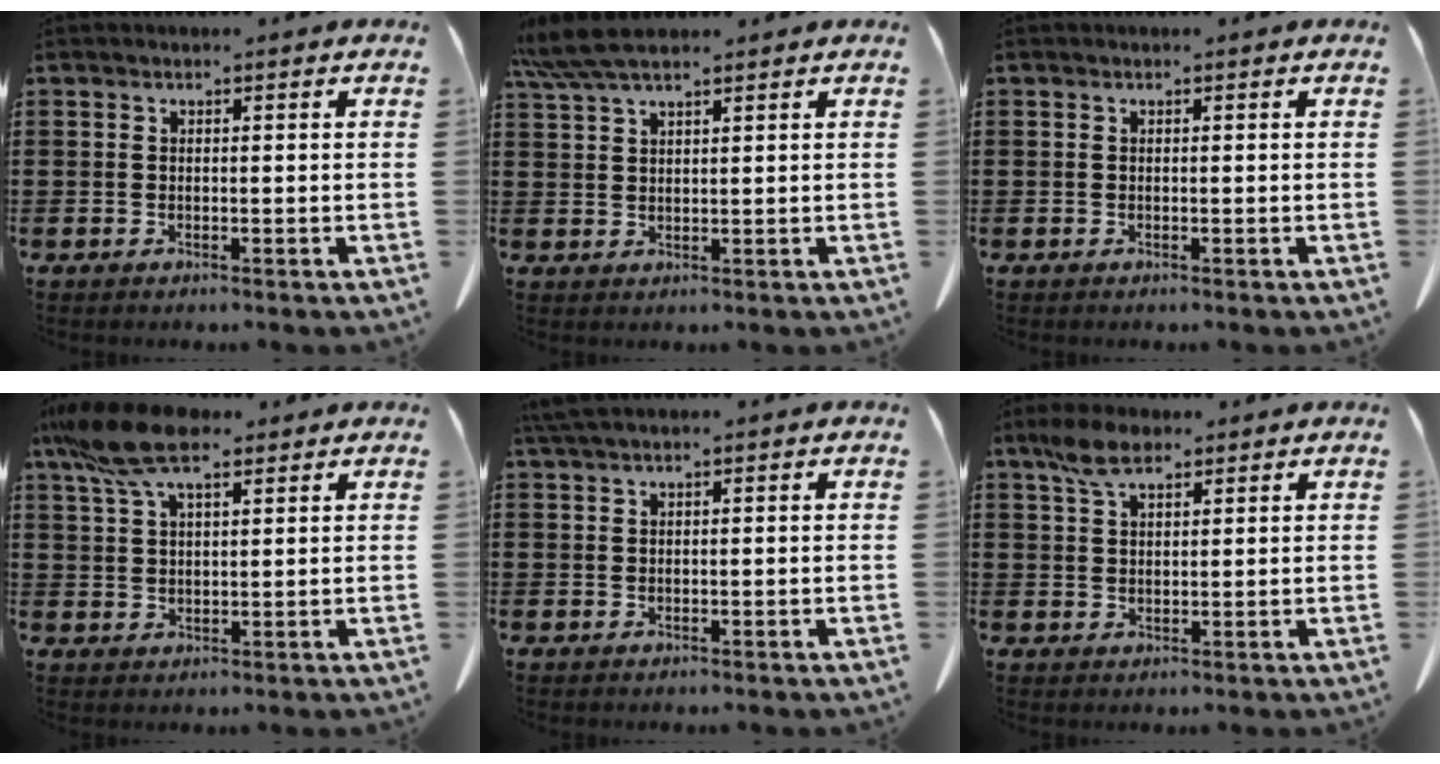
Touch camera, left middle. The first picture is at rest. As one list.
[{"total": 5.6, "force": [4.5, 0.8, 3.2], "torque": [-0.074, -0.004, 0.084]}, {"total": 0.0}, {"total": 9.8, "force": [6.5, 2.9, 6.7], "torque": [-0.158, -0.009, 0.118]}, {"total": 1.5, "force": [1.1, 0.0, 1.1], "torque": [-0.024, -0.001, 0.021]}, {"total": 5.1, "force": [3.4, 2.3, 3.2], "torque": [-0.072, 0.007, 0.062]}]